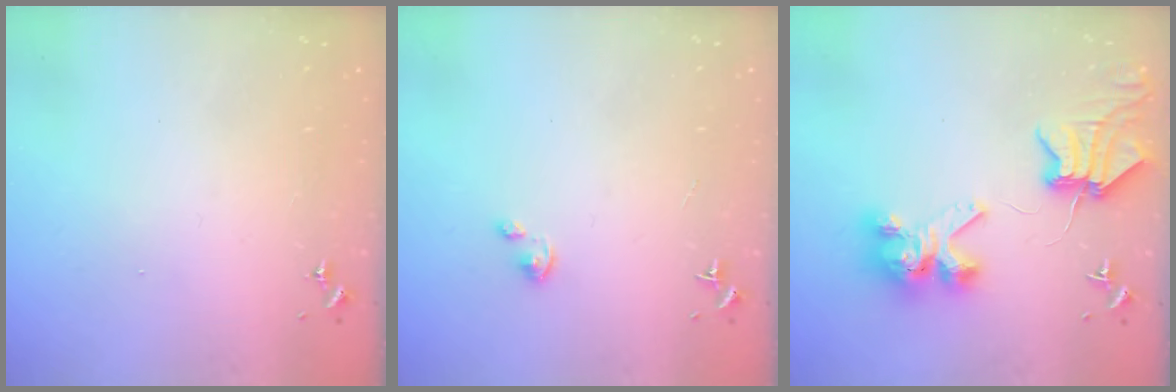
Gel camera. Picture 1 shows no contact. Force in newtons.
{"total": 2.6, "press": 2.6, "slide": 0.2}
{"total": 9.0, "press": 8.9, "slide": 1.2}